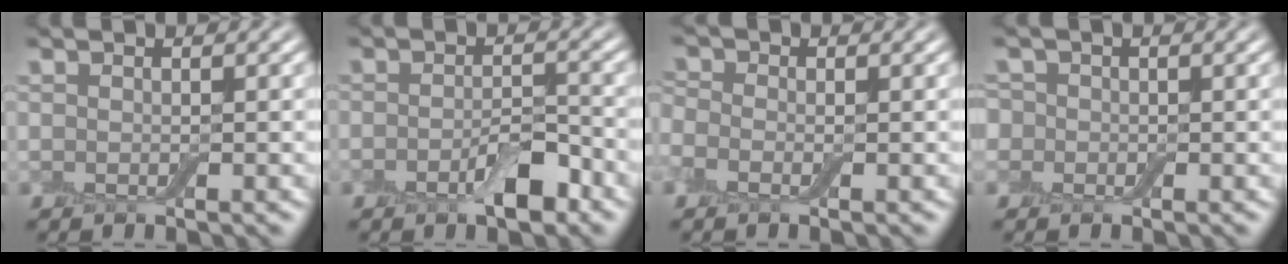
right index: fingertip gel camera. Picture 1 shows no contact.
{"total": 3.4, "force": [-1.7, 1.3, 2.6], "torque": [-0.042, 0.003, -0.030]}
{"total": 1.4, "force": [-0.5, 1.0, 0.9], "torque": [-0.021, 0.004, -0.020]}
{"total": 2.7, "force": [0.5, 2.5, 0.9], "torque": [-0.001, 0.014, -0.026]}